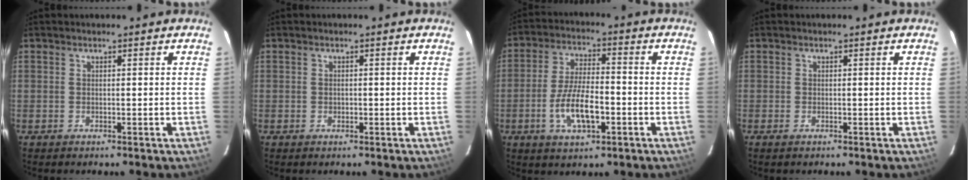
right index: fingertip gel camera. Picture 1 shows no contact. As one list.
[{"total": 0.6, "force": [-0.2, 0.5, 0.2], "torque": [-0.002, 0.001, -0.003]}, {"total": 10.0, "force": [-3.5, 3.6, 8.6], "torque": [-0.173, 0.000, -0.059]}, {"total": 0.7, "force": [-0.4, 0.4, 0.4], "torque": [-0.009, -0.003, -0.008]}]